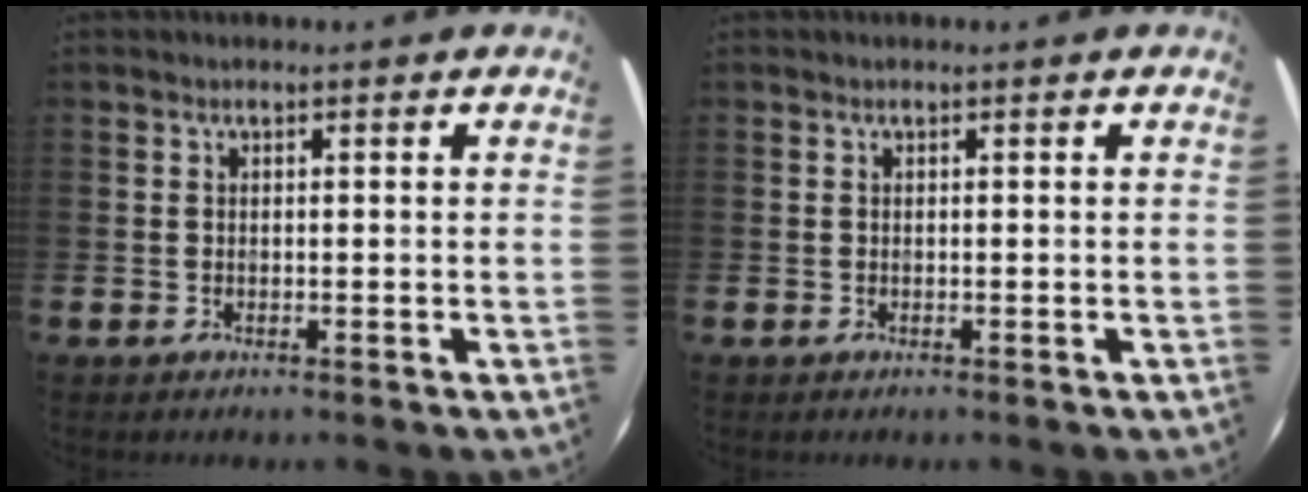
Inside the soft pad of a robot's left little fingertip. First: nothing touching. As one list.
[{"total": 0.0}]